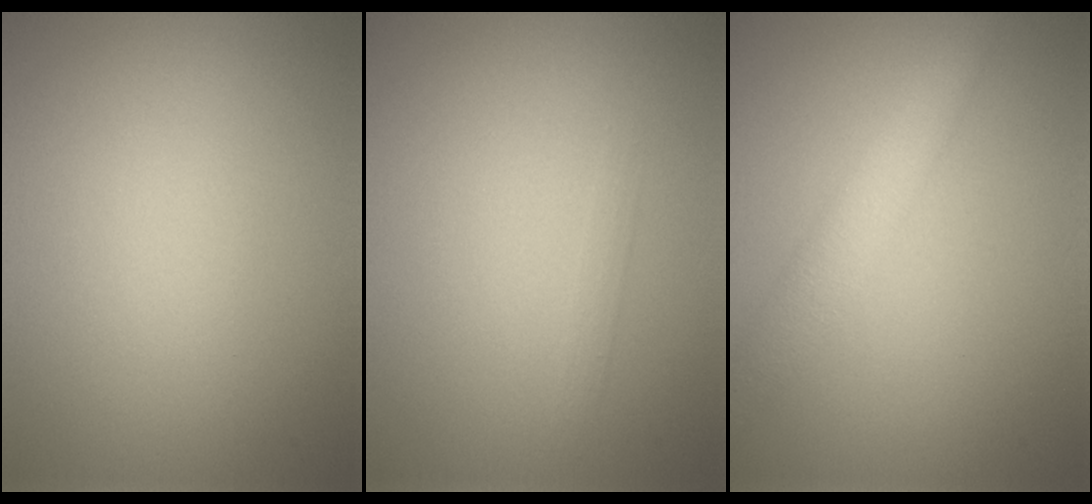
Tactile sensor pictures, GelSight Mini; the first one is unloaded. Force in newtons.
{"total": 0.7, "press": 0.7, "slide": 0.0}
{"total": 2.4, "press": 2.4, "slide": 0.2}